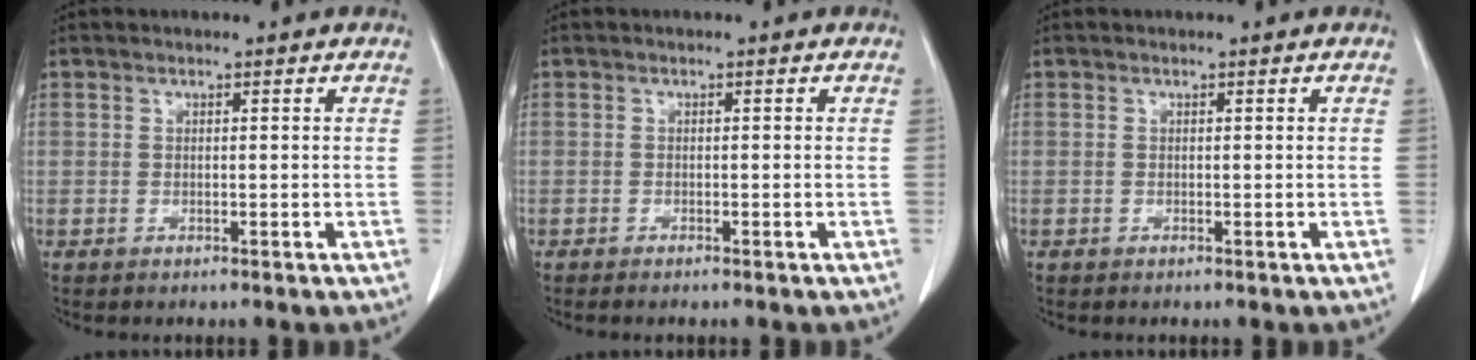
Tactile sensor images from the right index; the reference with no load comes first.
{"total": 1.4, "force": [-1.2, 0.1, 0.8], "torque": [-0.016, -0.003, -0.014]}
{"total": 0.0}